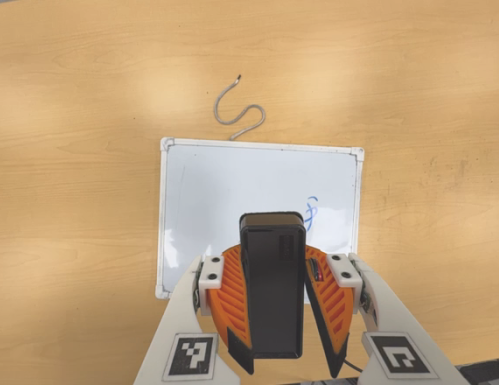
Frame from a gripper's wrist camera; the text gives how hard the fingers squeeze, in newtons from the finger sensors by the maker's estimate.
{"total": 10.8, "left": 10.2, "right": 11.4}